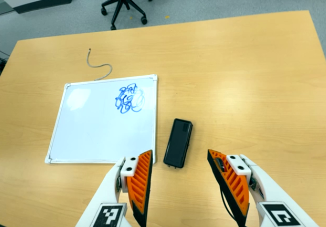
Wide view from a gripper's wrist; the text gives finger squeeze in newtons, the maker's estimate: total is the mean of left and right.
{"total": 0.0}